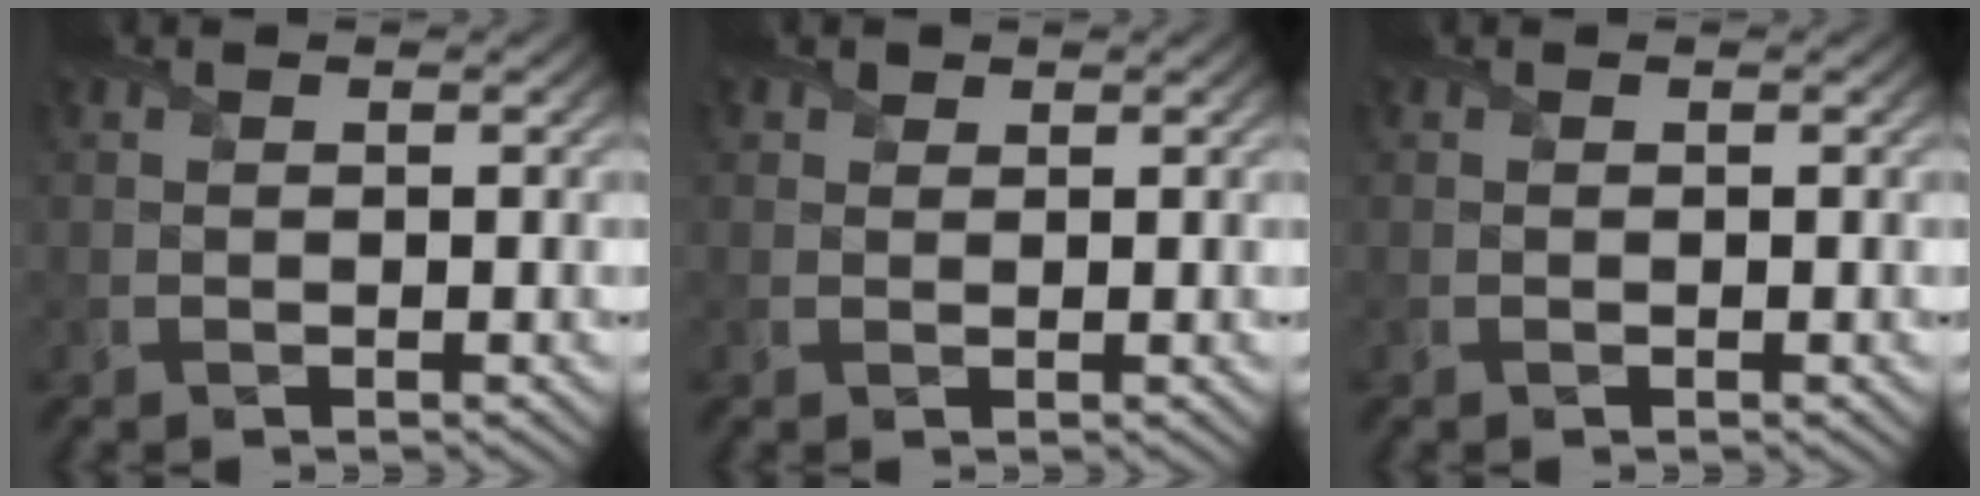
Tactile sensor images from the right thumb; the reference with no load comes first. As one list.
[{"total": 1.0, "force": [0.7, 0.7, 0.2], "torque": [-0.003, -0.003, 0.012]}, {"total": 0.0}]